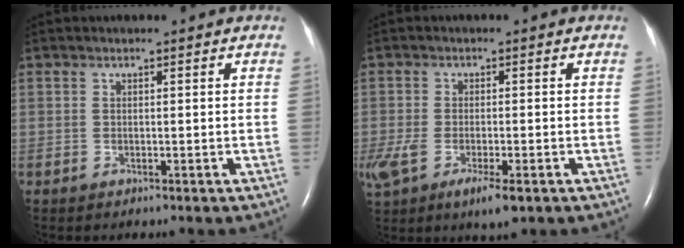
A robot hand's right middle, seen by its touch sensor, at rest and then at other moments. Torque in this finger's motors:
{"motor_torque": [0.91, -0.40, 0.18, 0.05]}